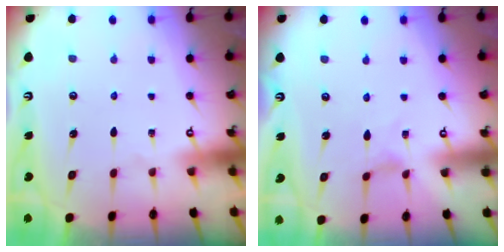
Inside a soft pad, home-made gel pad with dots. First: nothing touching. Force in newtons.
{"total": 0.0}